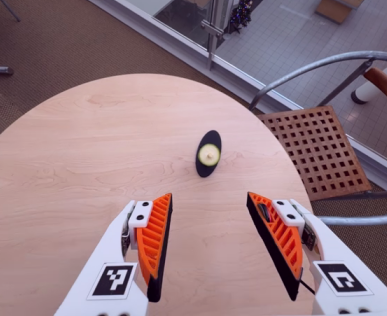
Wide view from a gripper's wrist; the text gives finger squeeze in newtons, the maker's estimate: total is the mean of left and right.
{"total": 0.0}